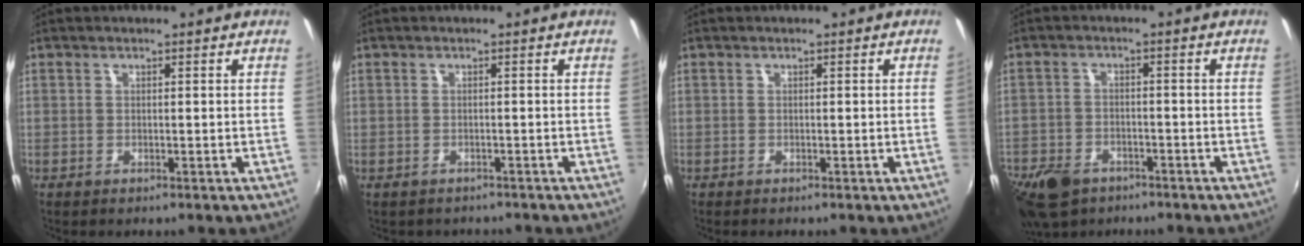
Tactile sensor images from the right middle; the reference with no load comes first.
{"total": 2.2, "force": [-1.2, 1.8, 0.0], "torque": [-0.001, 0.008, -0.014]}
{"total": 0.5, "force": [0.1, -0.3, 0.4], "torque": [-0.001, -0.002, 0.001]}
{"total": 12.0, "force": [-7.9, 7.3, 5.4], "torque": [-0.153, -0.016, -0.136]}